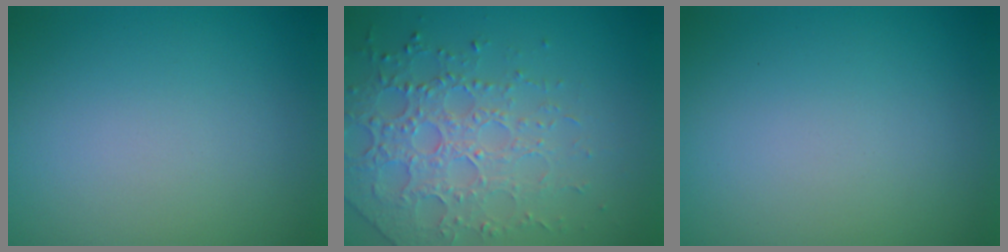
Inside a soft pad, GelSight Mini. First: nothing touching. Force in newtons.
{"total": 4.5, "press": 4.3, "slide": 1.2}
{"total": 0.0}